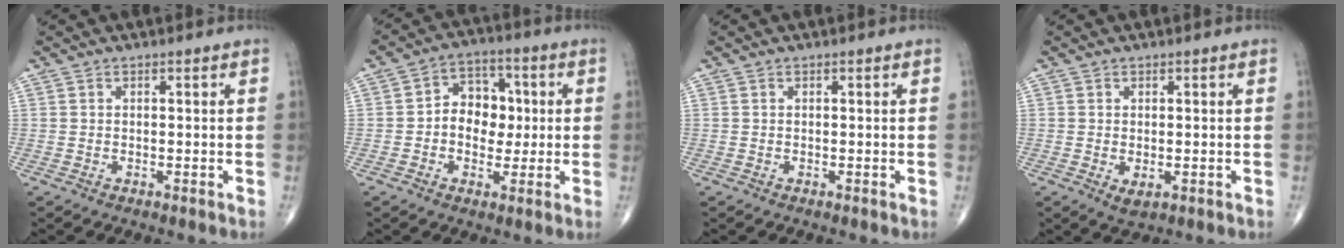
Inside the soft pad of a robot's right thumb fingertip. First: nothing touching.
{"total": 9.1, "force": [0.1, 7.0, 5.8], "torque": [-0.042, 0.021, -0.006]}
{"total": 0.0}
{"total": 2.2, "force": [-0.4, 1.2, 1.7], "torque": [-0.026, -0.004, -0.001]}